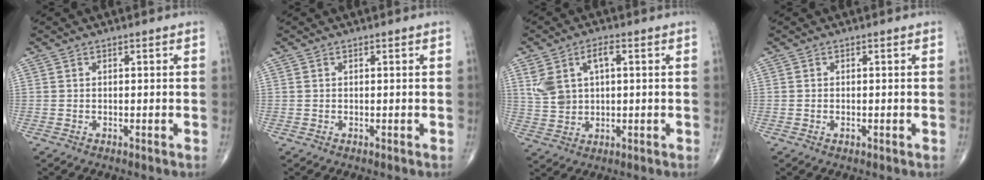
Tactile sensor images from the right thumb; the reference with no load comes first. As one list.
[{"total": 0.0}, {"total": 8.2, "force": [2.0, 5.0, 6.2], "torque": [-0.117, 0.013, 0.046]}, {"total": 0.7, "force": [-0.2, 0.4, 0.5], "torque": [-0.009, 0.000, -0.004]}]